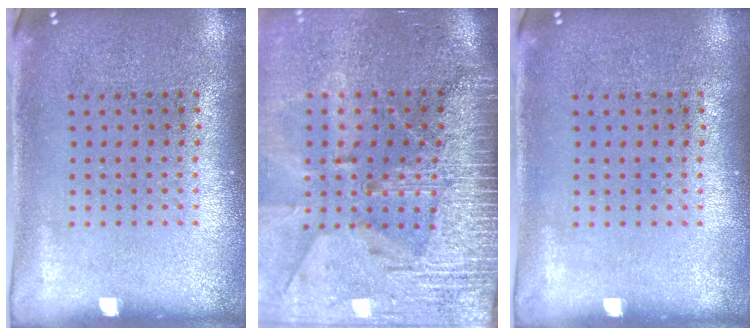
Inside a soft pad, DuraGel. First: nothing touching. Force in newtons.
{"total": 4.0, "press": 3.5, "slide": 2.0}
{"total": 0.0}